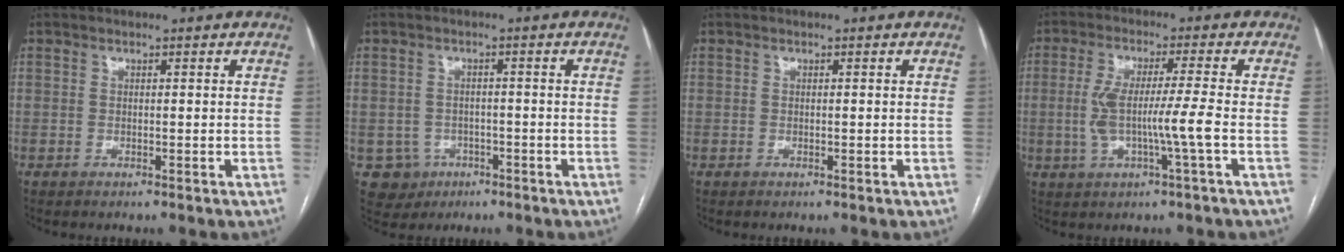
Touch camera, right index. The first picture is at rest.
{"total": 4.5, "force": [-1.7, 4.2, 0.2], "torque": [0.001, 0.010, -0.019]}
{"total": 0.0}
{"total": 7.5, "force": [-1.2, -0.3, 7.4], "torque": [-0.150, 0.004, -0.020]}